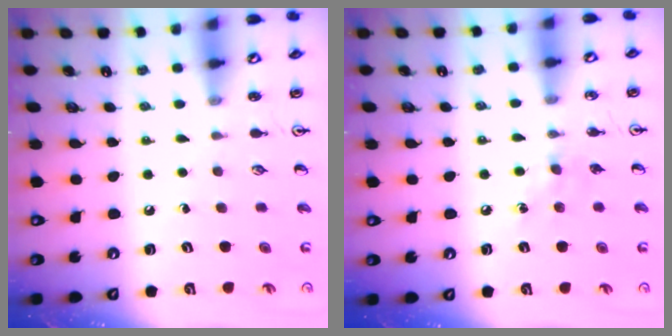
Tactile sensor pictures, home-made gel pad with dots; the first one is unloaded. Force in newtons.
{"total": 4.7, "press": 4.7, "slide": 0.7}